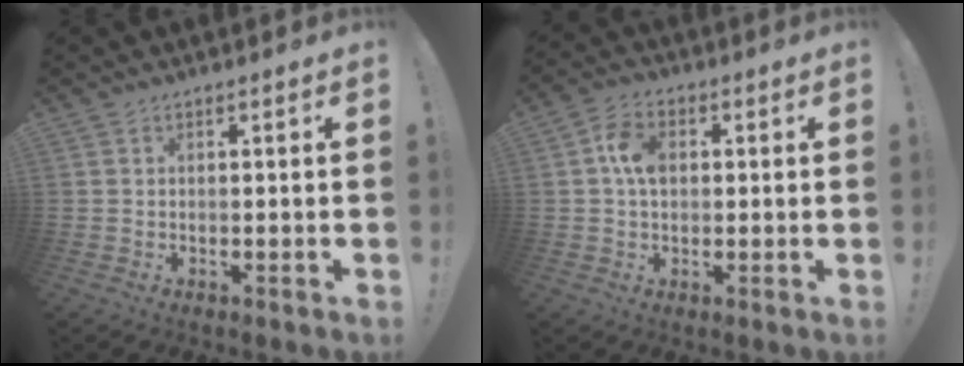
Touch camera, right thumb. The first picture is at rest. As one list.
[{"total": 8.0, "force": [1.1, 5.6, 5.6], "torque": [-0.097, 0.011, 0.023]}]